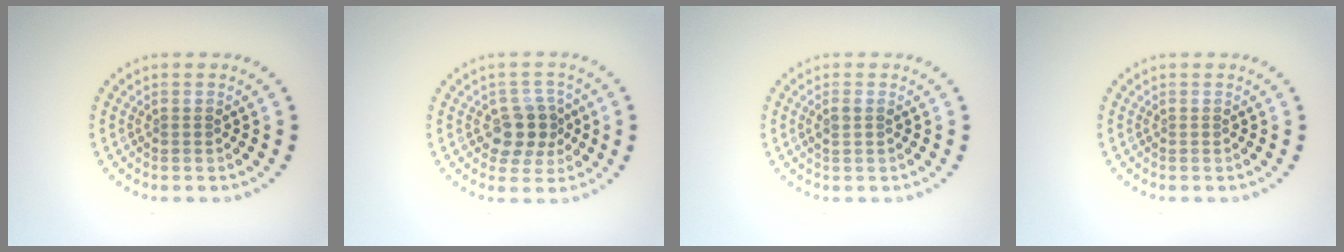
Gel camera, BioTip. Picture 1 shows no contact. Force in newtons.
{"total": 3.6, "press": 3.3, "slide": 1.3}
{"total": 1.0, "press": 0.9, "slide": 0.4}
{"total": 0.0}